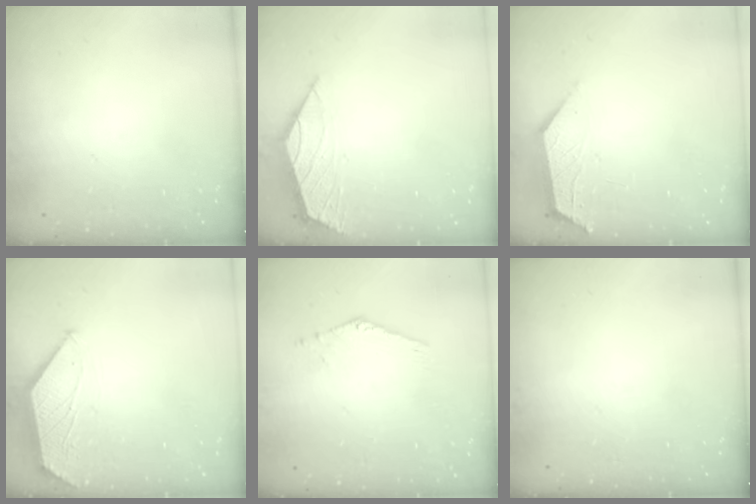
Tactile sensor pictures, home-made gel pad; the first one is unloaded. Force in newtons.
{"total": 2.1, "press": 2.0, "slide": 0.5}
{"total": 1.9, "press": 1.9, "slide": 0.3}
{"total": 1.3, "press": 1.2, "slide": 0.3}
{"total": 0.0}
{"total": 0.0}